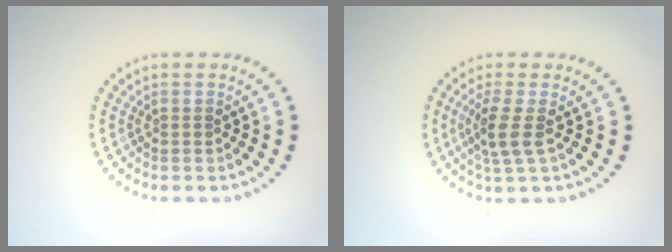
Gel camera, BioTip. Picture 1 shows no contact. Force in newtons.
{"total": 2.7, "press": 2.1, "slide": 1.7}